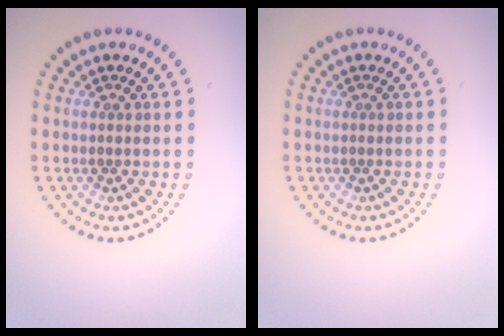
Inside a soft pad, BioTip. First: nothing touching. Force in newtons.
{"total": 0.0}